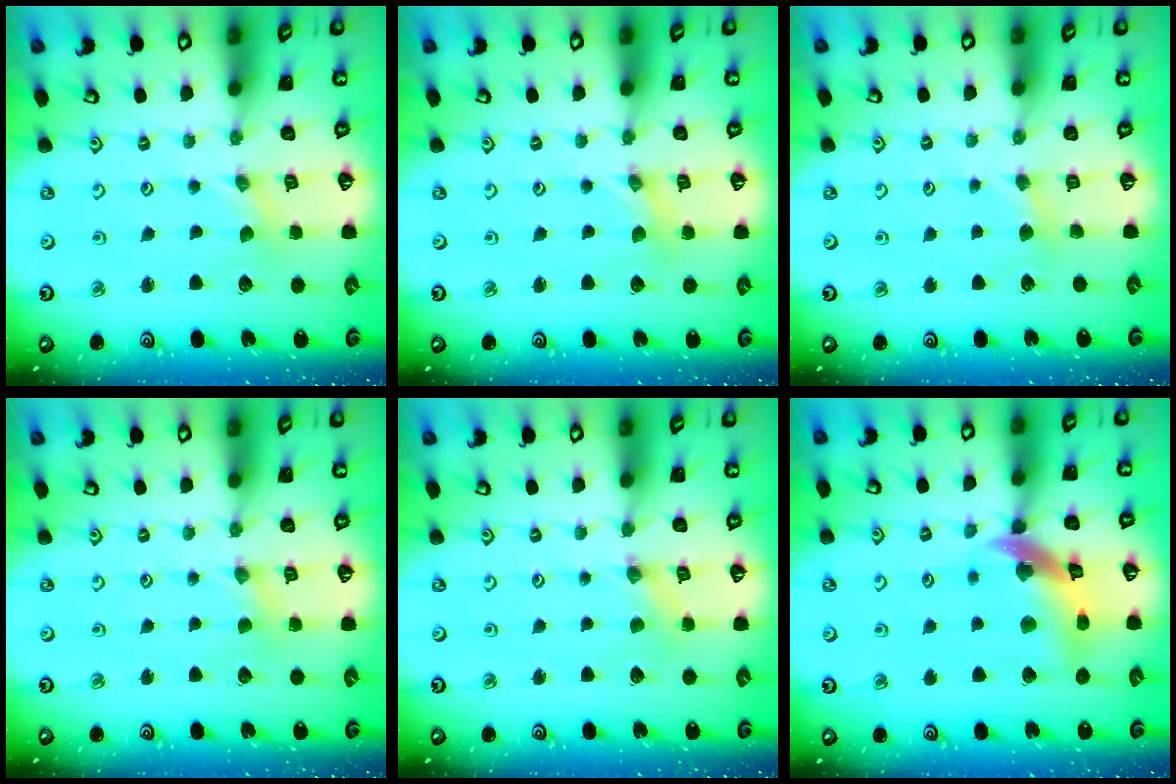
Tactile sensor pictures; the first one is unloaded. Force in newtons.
{"total": 0.8, "press": 0.8, "slide": 0.1}
{"total": 2.3, "press": 2.3, "slide": 0.4}
{"total": 1.9, "press": 1.9, "slide": 0.3}
{"total": 1.3, "press": 1.3, "slide": 0.2}
{"total": 12.8, "press": 12.7, "slide": 1.8}